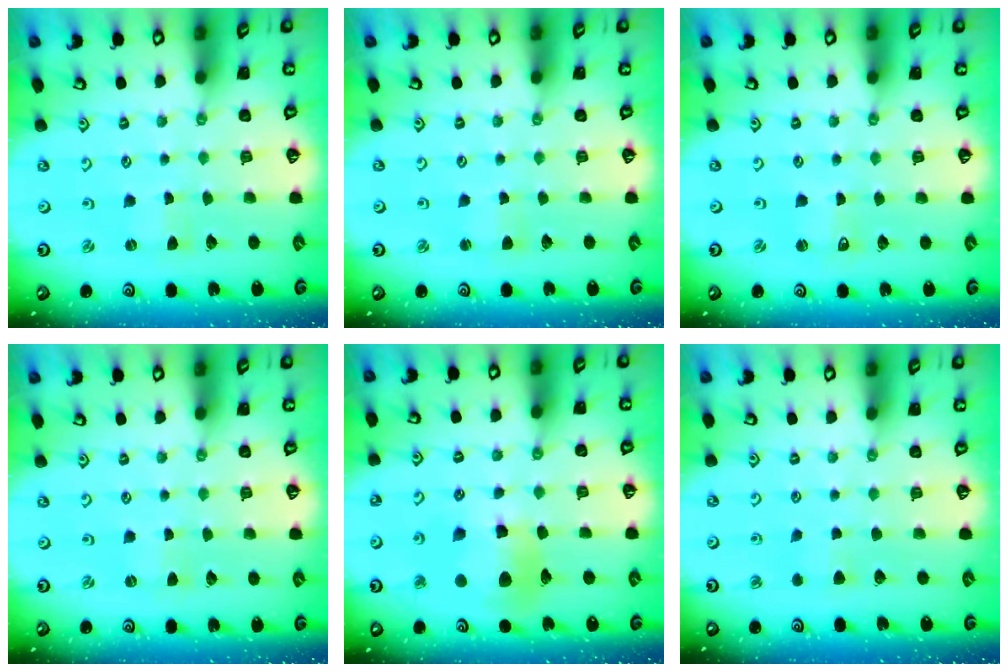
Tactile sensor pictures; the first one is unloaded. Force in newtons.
{"total": 2.7, "press": 2.7, "slide": 0.3}
{"total": 0.6, "press": 0.6, "slide": 0.1}
{"total": 0.9, "press": 0.9, "slide": 0.2}
{"total": 12.4, "press": 12.4, "slide": 1.5}
{"total": 3.6, "press": 3.6, "slide": 0.5}